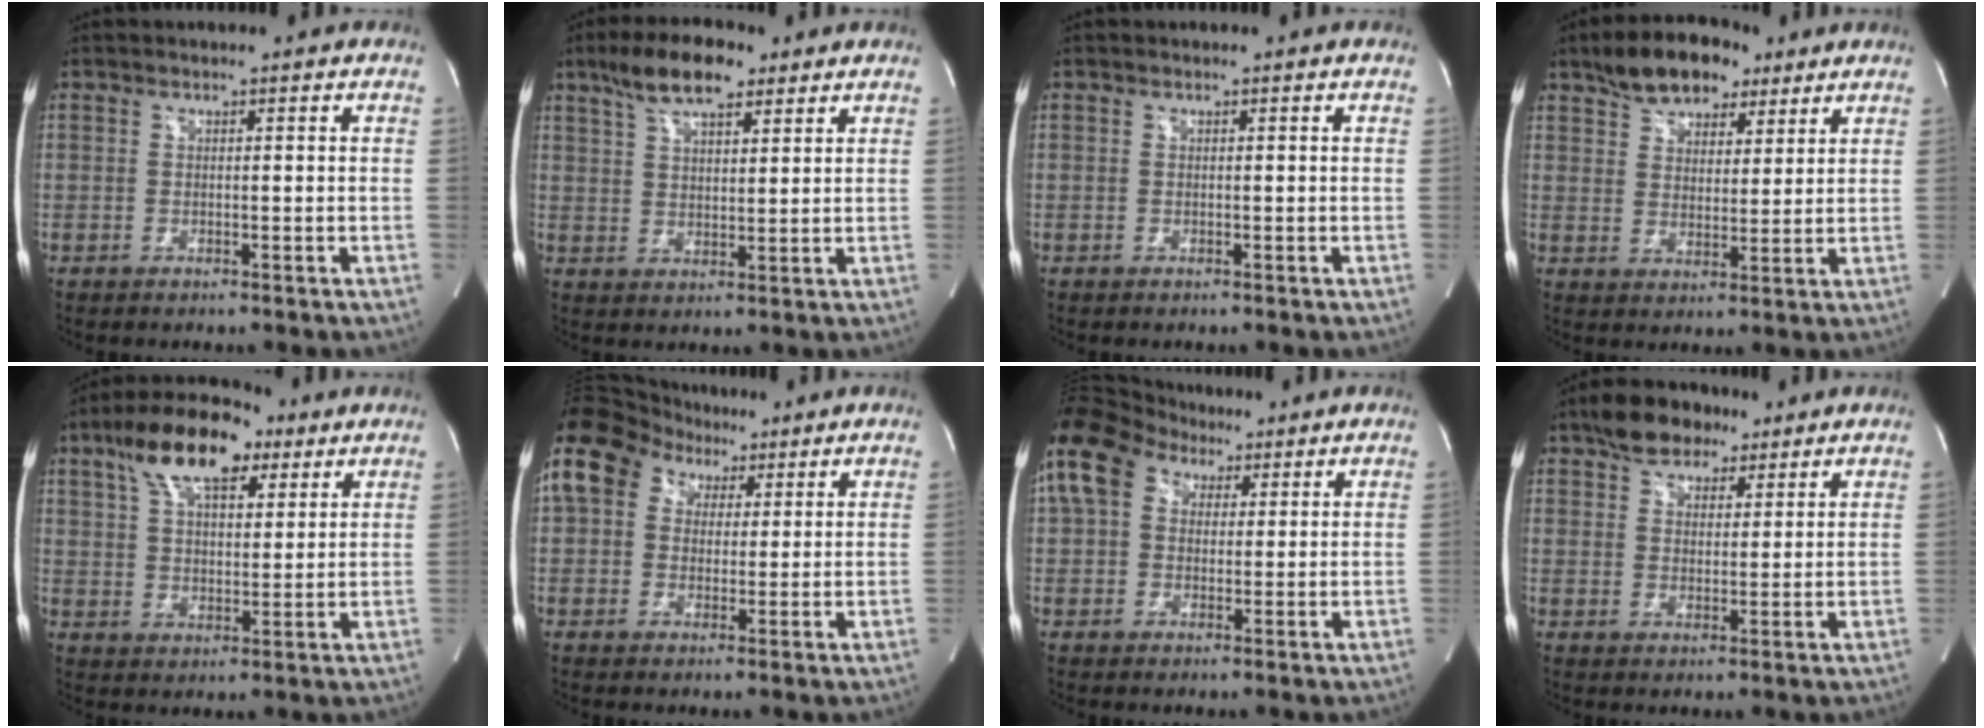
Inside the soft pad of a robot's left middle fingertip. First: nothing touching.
{"total": 9.2, "force": [6.2, 3.0, 6.1], "torque": [-0.115, 0.017, 0.111]}
{"total": 0.0}
{"total": 10.8, "force": [7.4, 5.5, 5.5], "torque": [-0.086, 0.023, 0.125]}
{"total": 13.9, "force": [8.0, 5.8, 9.8], "torque": [-0.178, 0.035, 0.140]}
{"total": 14.6, "force": [7.0, 10.7, 7.0], "torque": [-0.174, 0.072, 0.125]}
{"total": 12.5, "force": [6.2, 8.5, 6.7], "torque": [-0.159, 0.062, 0.113]}
{"total": 8.5, "force": [6.0, 4.5, 3.9], "torque": [-0.066, 0.022, 0.103]}